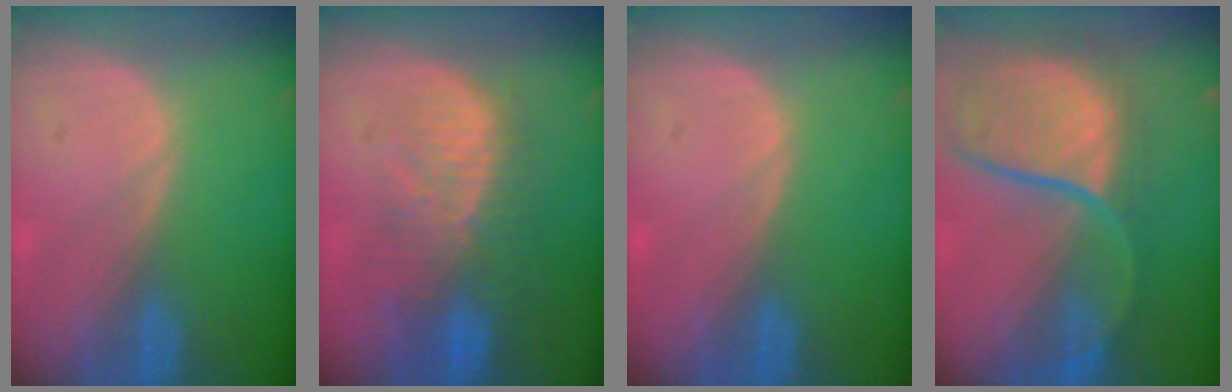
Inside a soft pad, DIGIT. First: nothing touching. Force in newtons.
{"total": 10.1, "press": 8.8, "slide": 5.0}
{"total": 0.0}
{"total": 12.0, "press": 9.9, "slide": 6.8}